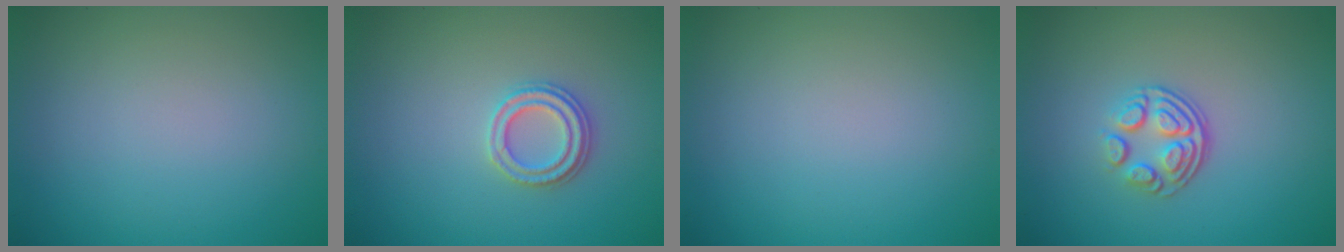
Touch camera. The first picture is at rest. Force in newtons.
{"total": 2.4, "press": 2.3, "slide": 0.6}
{"total": 0.0}
{"total": 3.6, "press": 2.5, "slide": 2.6}